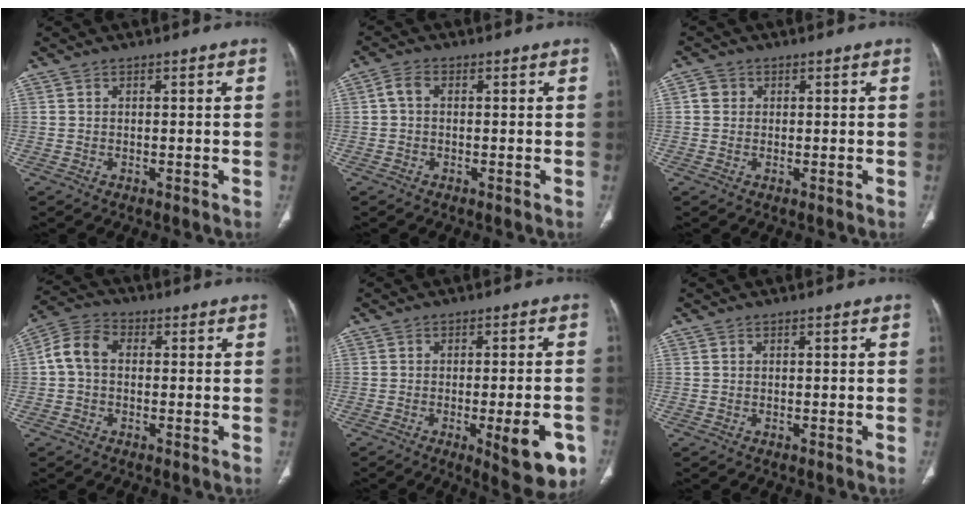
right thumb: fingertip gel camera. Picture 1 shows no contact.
{"total": 2.4, "force": [0.1, 1.5, 1.9], "torque": [-0.037, 0.007, -0.005]}
{"total": 2.3, "force": [0.5, 2.1, 0.8], "torque": [-0.004, 0.002, 0.006]}
{"total": 6.9, "force": [0.3, 5.1, 4.7], "torque": [-0.089, 0.025, -0.004]}
{"total": 11.0, "force": [-4.3, 3.0, 9.6], "torque": [-0.109, 0.004, -0.050]}
{"total": 0.0}